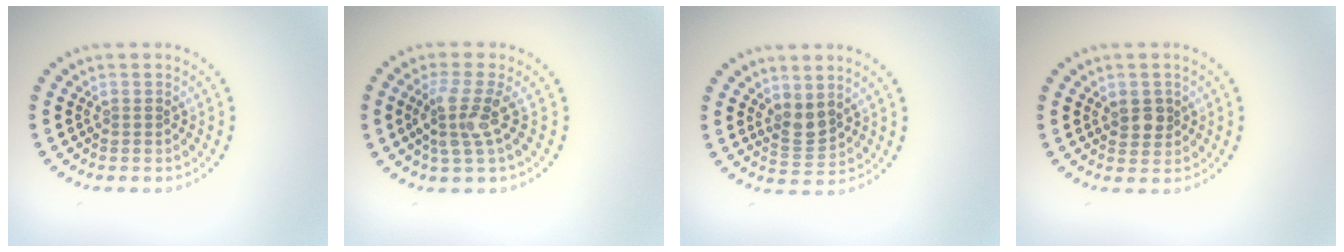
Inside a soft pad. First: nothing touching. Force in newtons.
{"total": 3.2, "press": 2.7, "slide": 1.8}
{"total": 2.2, "press": 1.8, "slide": 1.3}
{"total": 1.8, "press": 1.8, "slide": 0.5}